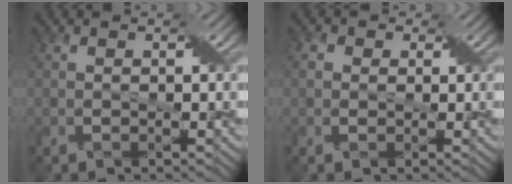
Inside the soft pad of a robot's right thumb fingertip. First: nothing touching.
{"total": 2.3, "force": [0.7, 2.1, 0.7], "torque": [-0.020, 0.005, -0.003]}